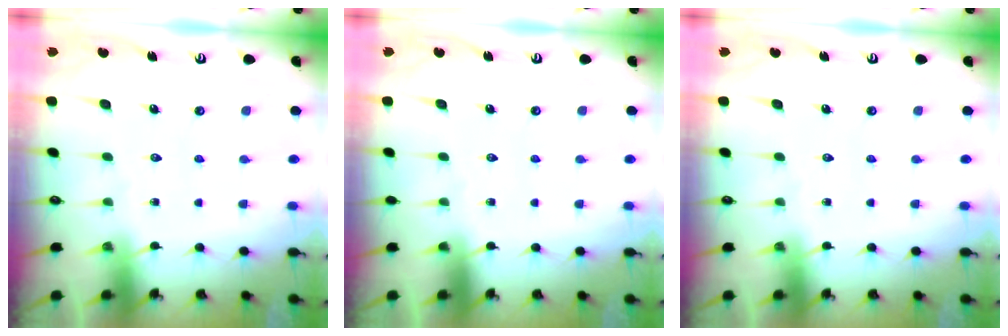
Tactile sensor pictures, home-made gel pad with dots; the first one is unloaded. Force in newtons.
{"total": 0.0}
{"total": 0.0}